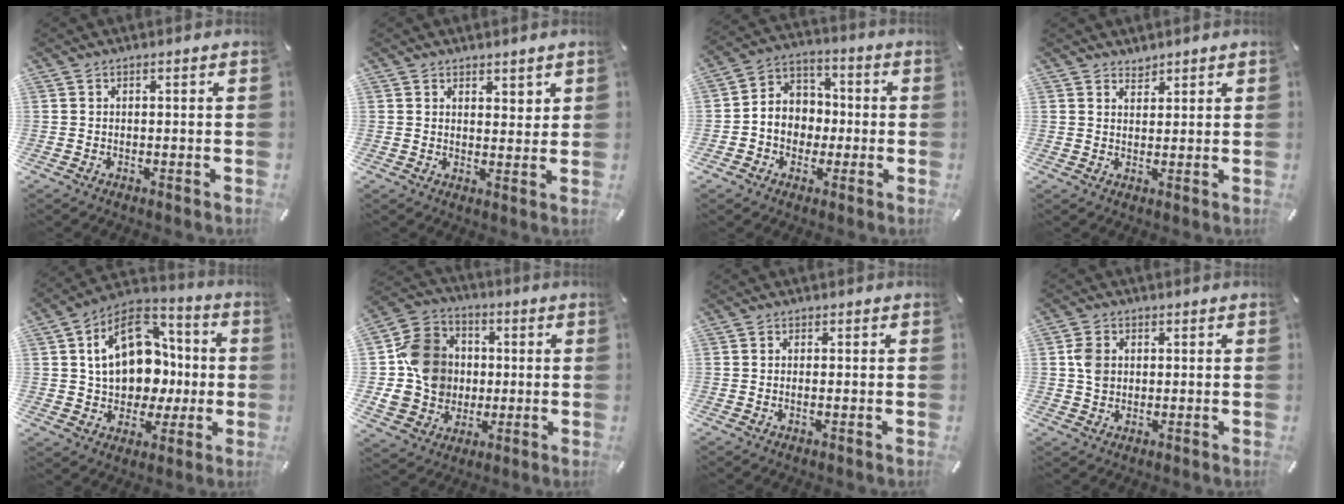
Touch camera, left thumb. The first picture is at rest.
{"total": 3.1, "force": [2.5, 1.8, 0.3], "torque": [0.013, -0.018, 0.042]}
{"total": 7.9, "force": [-2.1, 7.4, 2.0], "torque": [-0.044, 0.019, -0.039]}
{"total": 2.2, "force": [1.9, 1.2, 0.0], "torque": [0.006, -0.010, 0.036]}
{"total": 18.5, "force": [1.8, 14.3, 11.6], "torque": [-0.193, 0.000, 0.038]}
{"total": 15.1, "force": [-0.3, 13.9, 5.9], "torque": [-0.114, 0.012, 0.001]}
{"total": 1.0, "force": [0.0, 0.4, 1.0], "torque": [-0.010, -0.003, -0.003]}
{"total": 4.7, "force": [0.8, 3.9, 2.4], "torque": [-0.042, 0.006, 0.013]}